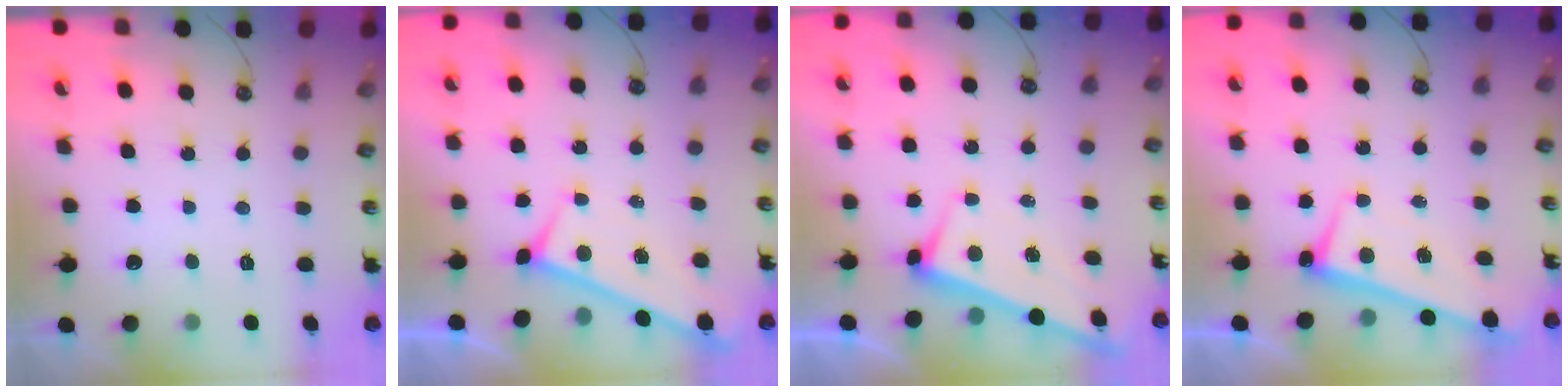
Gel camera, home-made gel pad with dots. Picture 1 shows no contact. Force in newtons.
{"total": 0.0}
{"total": 2.6, "press": 2.6, "slide": 0.4}
{"total": 1.2, "press": 0.8, "slide": 0.9}